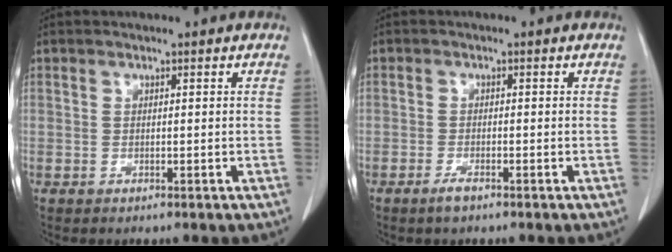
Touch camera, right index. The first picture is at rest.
{"total": 1.7, "force": [-1.3, 0.2, 1.1], "torque": [-0.027, -0.003, -0.024]}